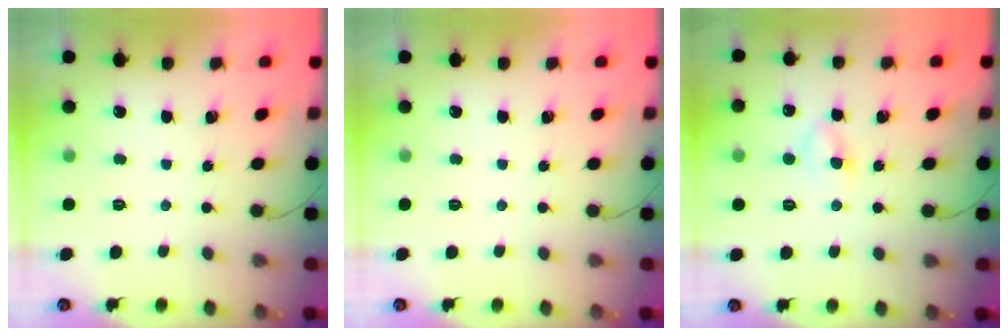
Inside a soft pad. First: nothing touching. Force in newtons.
{"total": 0.0}
{"total": 3.0, "press": 2.7, "slide": 1.2}